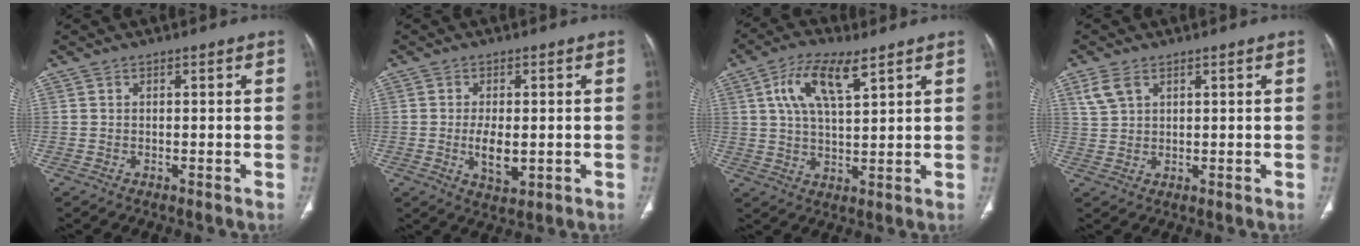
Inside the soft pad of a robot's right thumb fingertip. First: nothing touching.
{"total": 5.4, "force": [-0.6, 2.8, 4.6], "torque": [-0.079, -0.009, -0.008]}
{"total": 10.0, "force": [4.7, 3.8, 7.9], "torque": [-0.147, -0.010, 0.090]}
{"total": 3.9, "force": [2.2, 2.3, 2.3], "torque": [-0.051, 0.001, 0.054]}